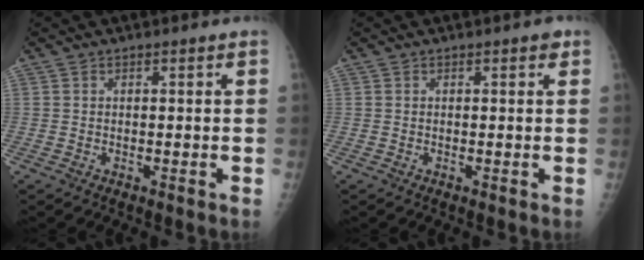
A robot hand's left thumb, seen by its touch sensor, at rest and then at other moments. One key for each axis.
{"total": 1.0, "fx": 0.5, "fy": 0.4, "fz": 0.7, "tx": -0.006, "ty": 0.001, "tz": 0.004}